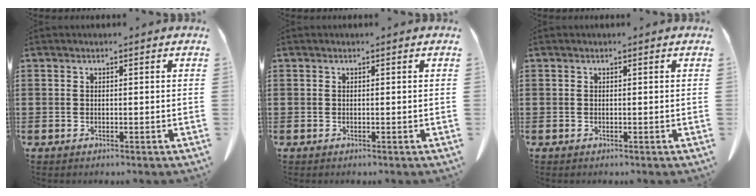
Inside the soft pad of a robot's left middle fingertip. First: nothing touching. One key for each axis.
{"total": 0.0}
{"total": 0.0}